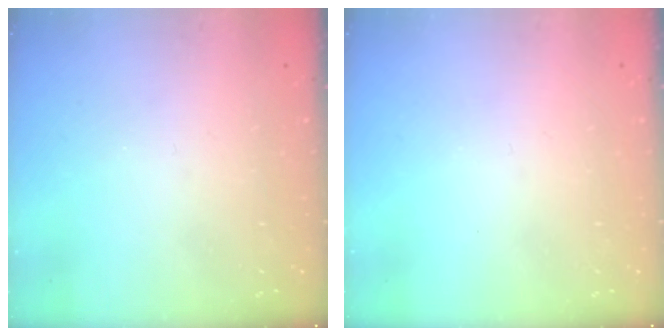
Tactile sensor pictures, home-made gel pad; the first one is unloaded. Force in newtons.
{"total": 0.0}